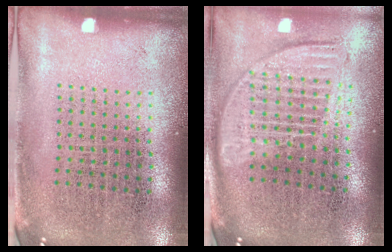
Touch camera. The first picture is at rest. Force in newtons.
{"total": 1.8, "press": 1.5, "slide": 0.9}